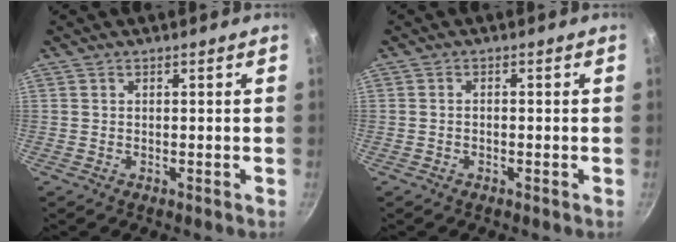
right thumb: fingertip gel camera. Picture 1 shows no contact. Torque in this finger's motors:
{"motor_torque": [-0.49, 0.21, -0.48, 0.07, 0.05]}